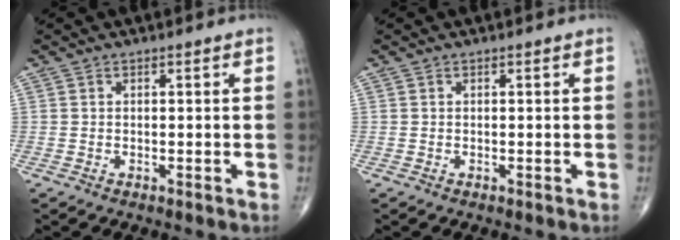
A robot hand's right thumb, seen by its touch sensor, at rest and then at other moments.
{"total": 0.0}